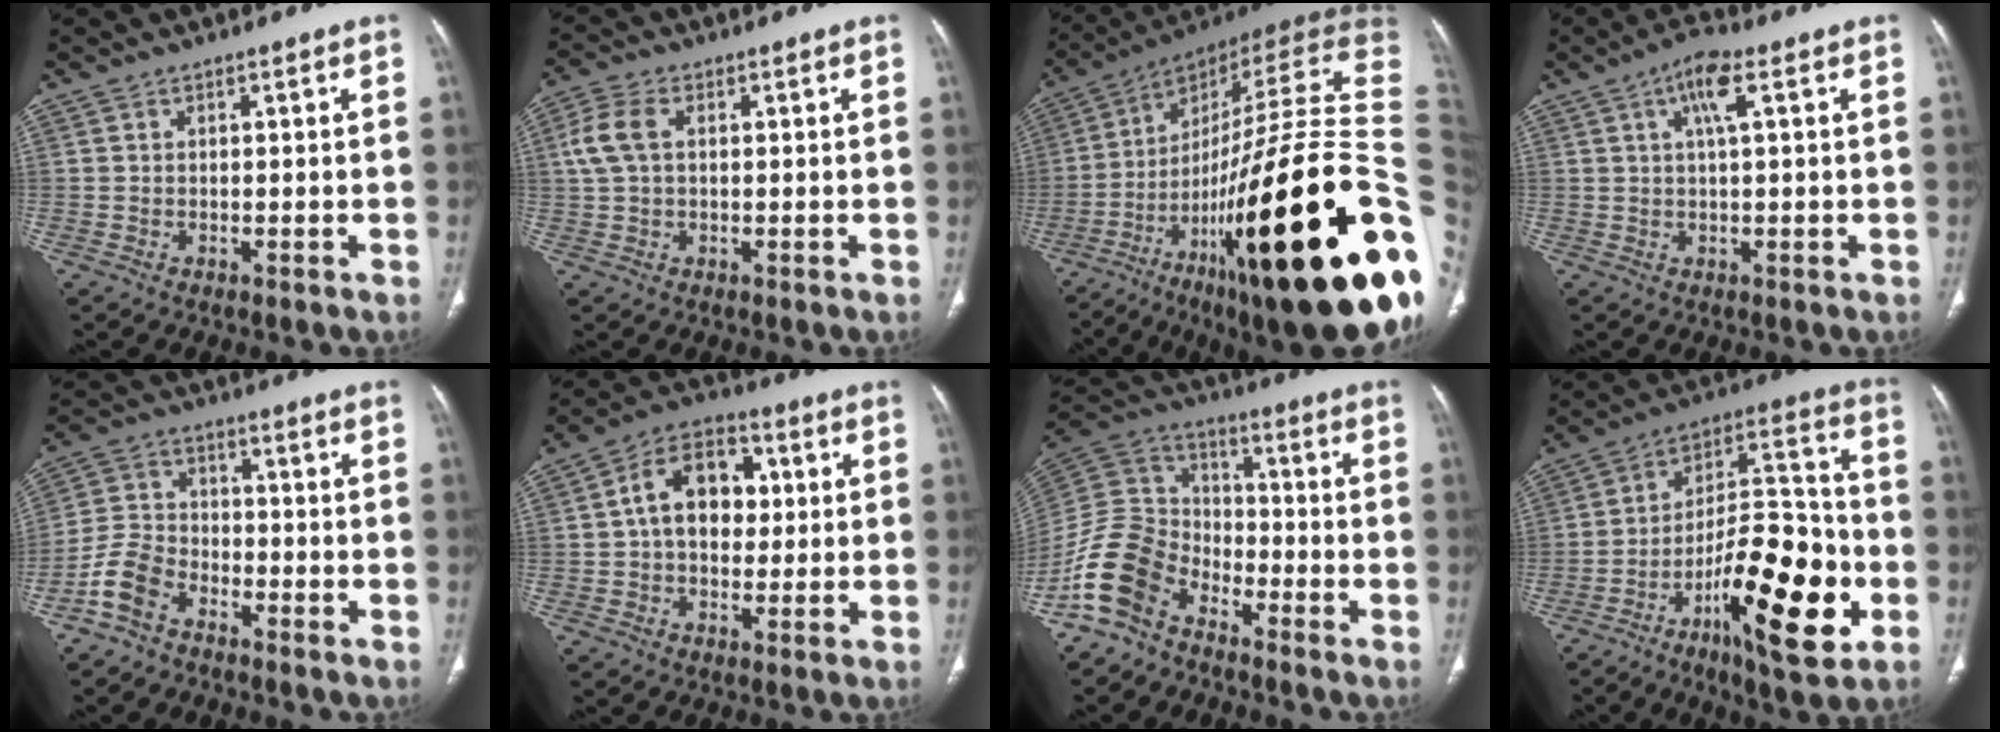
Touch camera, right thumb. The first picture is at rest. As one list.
[{"total": 5.9, "force": [1.1, 3.5, 4.5], "torque": [-0.114, 0.015, 0.022]}, {"total": 45.2, "force": [-9.3, 10.5, 42.9], "torque": [-0.578, 0.048, -0.147]}, {"total": 5.7, "force": [2.0, 1.3, 5.2], "torque": [-0.100, 0.006, 0.031]}, {"total": 7.1, "force": [-4.9, 4.1, 3.2], "torque": [-0.069, 0.030, -0.107]}, {"total": 11.9, "force": [1.4, 8.4, 8.4], "torque": [-0.107, 0.021, 0.015]}, {"total": 12.5, "force": [-8.6, 7.4, 5.1], "torque": [-0.097, 0.071, -0.182]}, {"total": 22.6, "force": [-8.4, 7.4, 19.6], "torque": [-0.300, 0.047, -0.130]}]